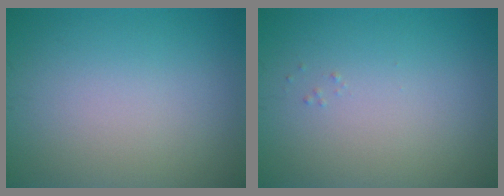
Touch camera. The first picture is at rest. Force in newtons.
{"total": 0.0}